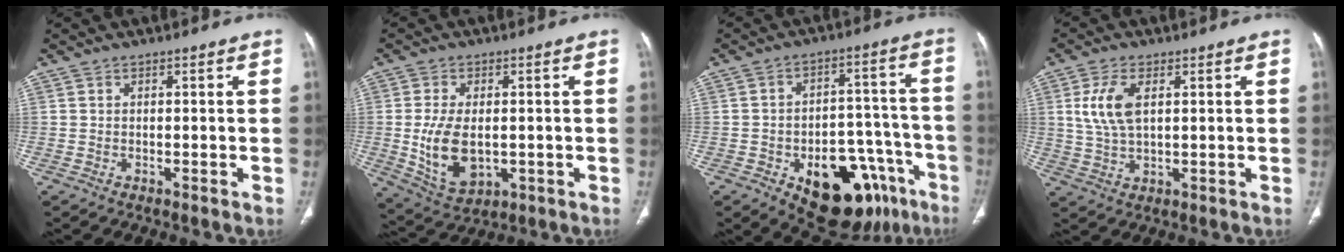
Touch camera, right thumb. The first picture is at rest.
{"total": 10.7, "force": [-0.8, 6.4, 8.6], "torque": [-0.157, -0.009, 0.002]}
{"total": 21.2, "force": [-10.9, 11.6, 14.1], "torque": [-0.123, 0.074, -0.141]}
{"total": 7.6, "force": [1.7, 3.9, 6.3], "torque": [-0.140, -0.001, 0.037]}